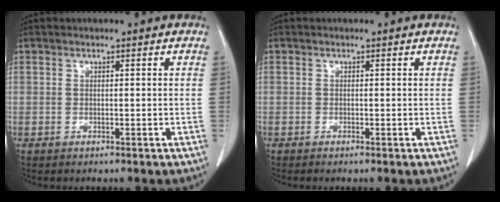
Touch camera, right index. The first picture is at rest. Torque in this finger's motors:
{"motor_torque": [0.03, -0.02, -0.10, 0.00]}